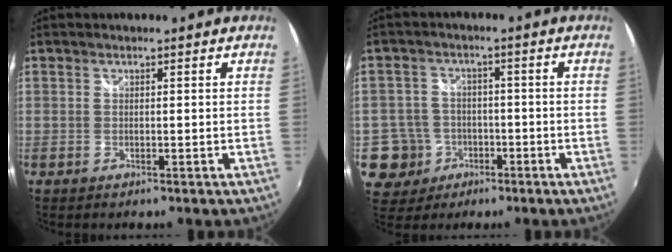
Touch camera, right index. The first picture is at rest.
{"total": 8.2, "force": [-2.8, 7.6, 1.2], "torque": [-0.054, 0.020, -0.040]}